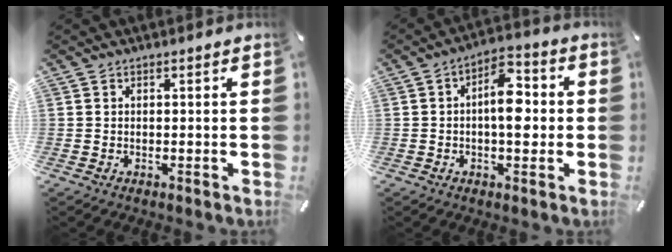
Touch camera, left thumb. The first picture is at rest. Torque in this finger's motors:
{"motor_torque": [0.21, 0.25, 1.01, -0.15, 0.12]}